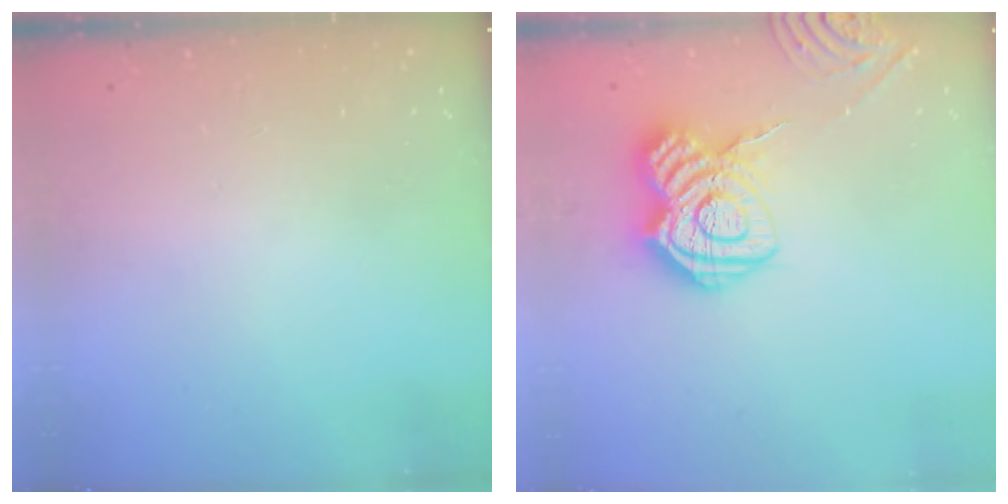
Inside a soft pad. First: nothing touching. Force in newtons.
{"total": 13.3, "press": 13.3, "slide": 0.8}